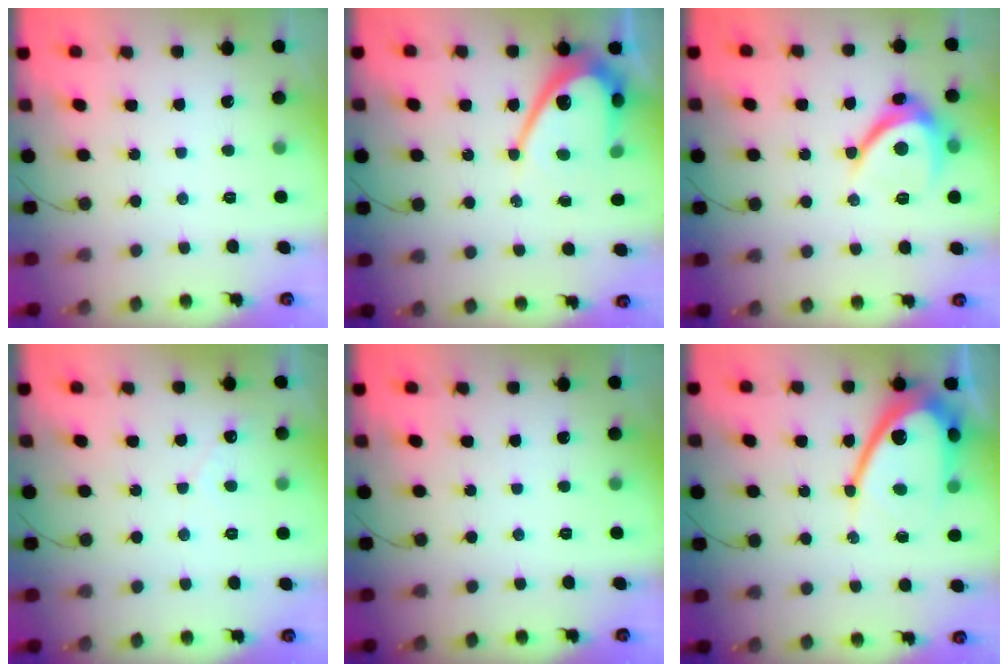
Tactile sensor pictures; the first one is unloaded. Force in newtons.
{"total": 10.8, "press": 10.8, "slide": 0.8}
{"total": 9.8, "press": 9.7, "slide": 1.3}
{"total": 1.6, "press": 1.6, "slide": 0.1}
{"total": 0.0}
{"total": 15.0, "press": 15.0, "slide": 0.9}